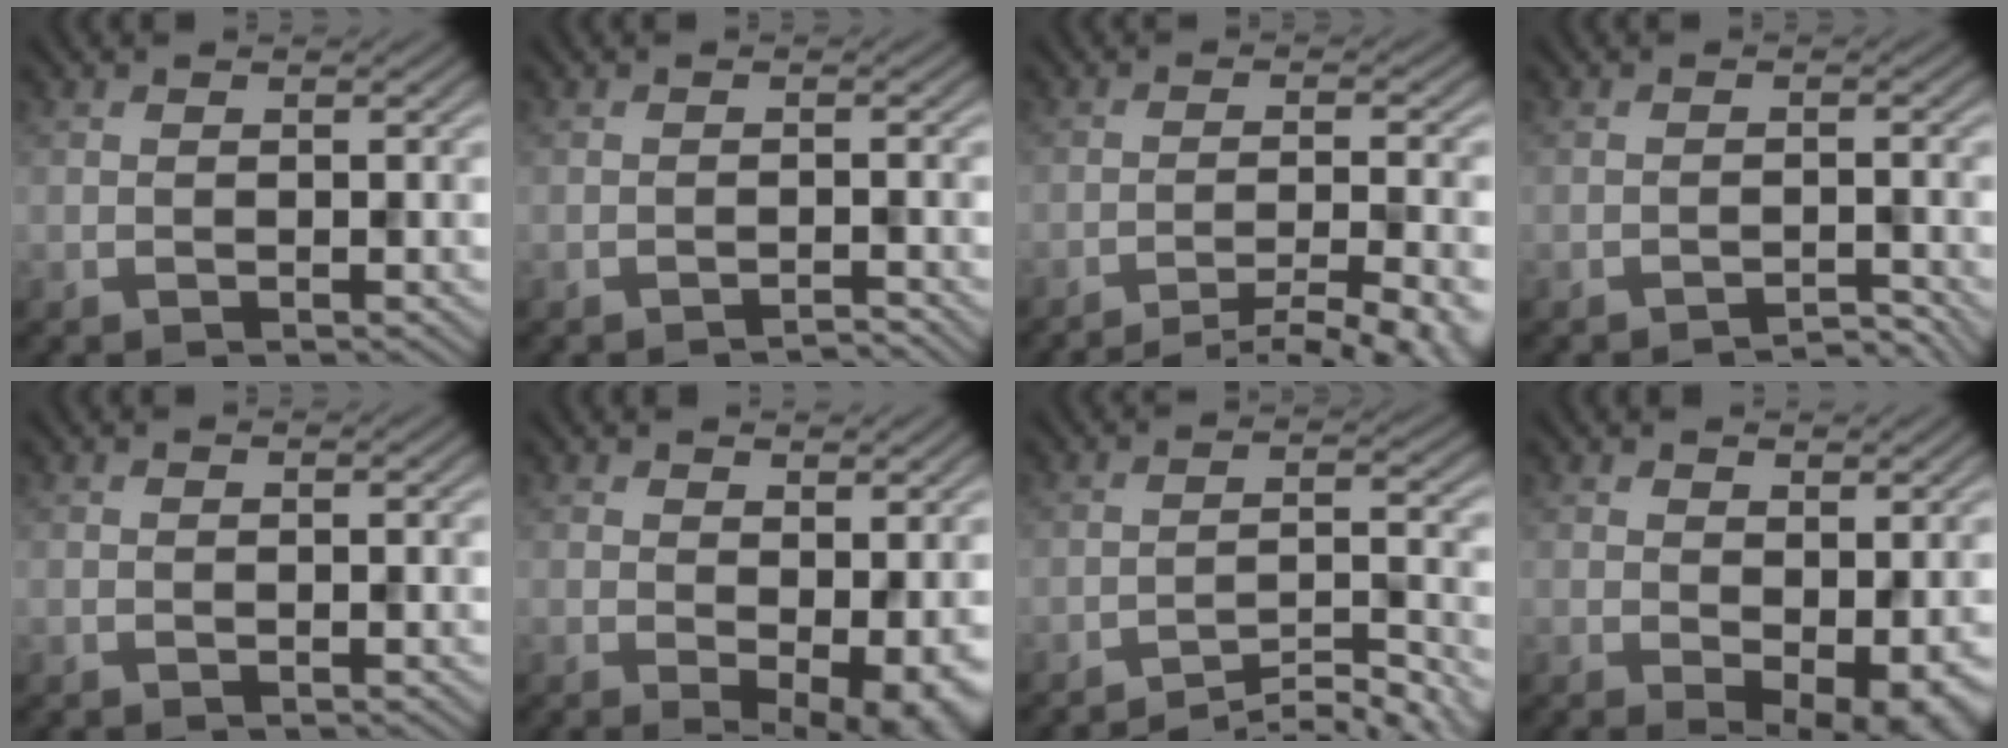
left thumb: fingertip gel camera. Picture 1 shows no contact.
{"total": 1.4, "force": [-1.3, 0.1, 0.5], "torque": [0.000, 0.007, -0.029]}
{"total": 9.8, "force": [-7.9, 1.6, 5.4], "torque": [-0.079, 0.002, -0.099]}
{"total": 2.0, "force": [-1.8, 0.2, 0.6], "torque": [-0.001, 0.007, -0.036]}
{"total": 0.0}
{"total": 5.1, "force": [0.0, 2.3, 4.6], "torque": [-0.066, -0.011, 0.010]}
{"total": 6.3, "force": [-5.3, 0.8, 3.3], "torque": [-0.059, 0.013, -0.086]}
{"total": 4.8, "force": [-0.3, 2.3, 4.2], "torque": [-0.058, -0.010, 0.005]}